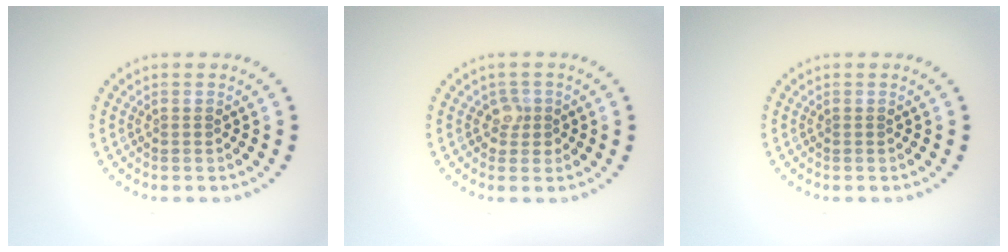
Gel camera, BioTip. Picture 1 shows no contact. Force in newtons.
{"total": 1.6, "press": 1.4, "slide": 0.9}
{"total": 0.0}